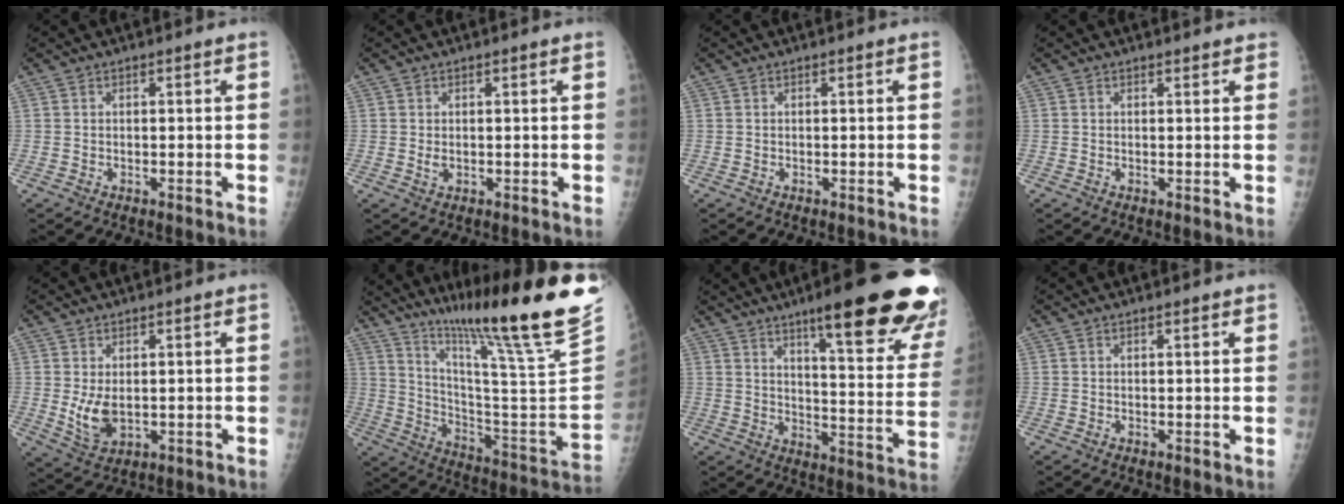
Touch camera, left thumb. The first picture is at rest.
{"total": 1.3, "force": [0.5, 0.6, 1.1], "torque": [-0.020, -0.002, 0.011]}
{"total": 0.0}
{"total": 1.5, "force": [1.4, 0.5, 0.5], "torque": [0.002, -0.002, 0.013]}
{"total": 5.3, "force": [0.7, 2.9, 4.3], "torque": [-0.074, -0.017, 0.025]}
{"total": 29.2, "force": [22.1, 0.1, 19.1], "torque": [-0.285, -0.148, 0.338]}
{"total": 25.9, "force": [16.8, 4.3, 19.3], "torque": [-0.220, -0.073, 0.227]}
{"total": 1.3, "force": [1.1, 0.2, 0.7], "torque": [-0.007, 0.000, 0.014]}